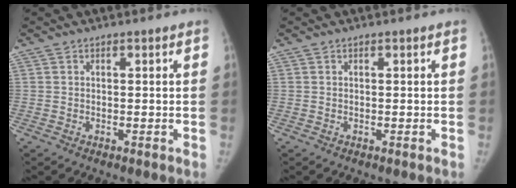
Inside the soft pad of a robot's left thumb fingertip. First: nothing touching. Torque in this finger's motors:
{"motor_torque": [-0.01, 0.01, 0.41, -0.39, 0.00]}